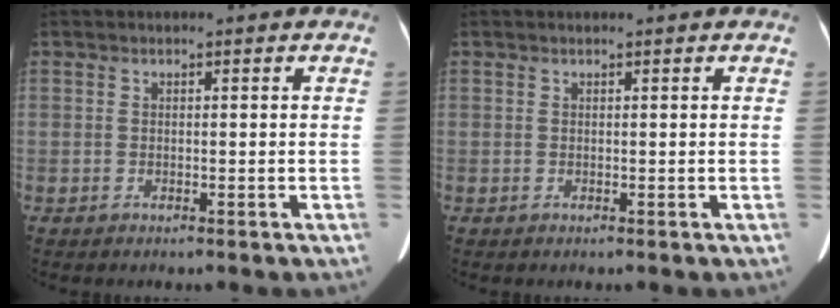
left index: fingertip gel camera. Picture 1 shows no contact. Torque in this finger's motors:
{"motor_torque": [-0.63, 0.44, -0.78, -0.08]}